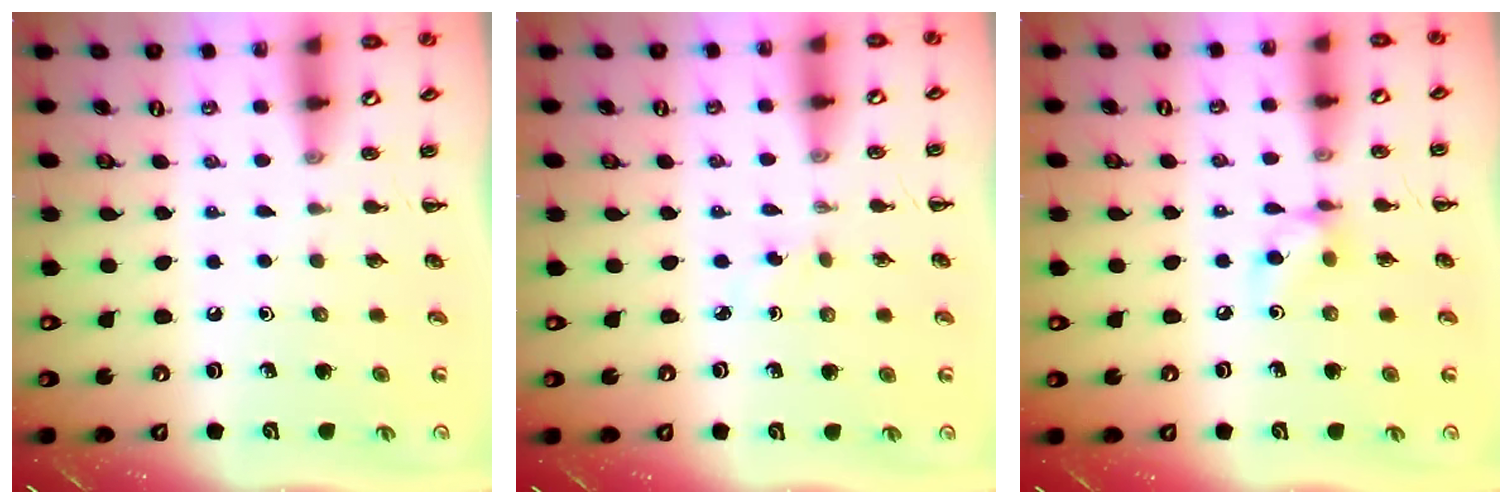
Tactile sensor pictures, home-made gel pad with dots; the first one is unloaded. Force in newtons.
{"total": 1.3, "press": 1.2, "slide": 0.6}
{"total": 7.0, "press": 7.0, "slide": 0.6}